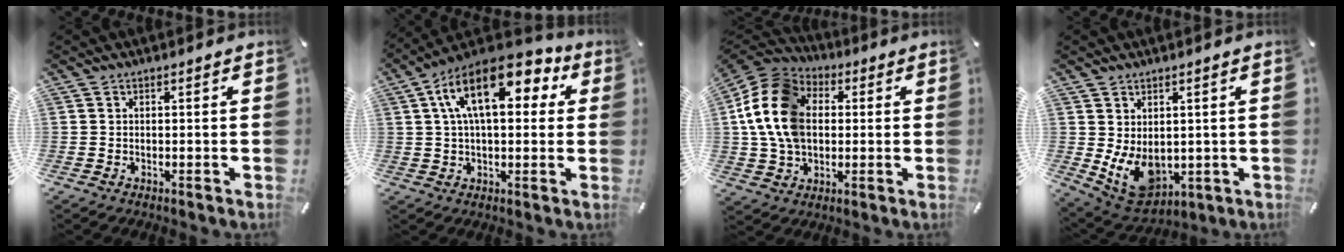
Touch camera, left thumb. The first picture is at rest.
{"total": 16.5, "force": [6.4, 8.0, 13.0], "torque": [-0.232, -0.019, 0.104]}
{"total": 15.3, "force": [1.1, 12.2, 9.3], "torque": [-0.228, 0.011, 0.015]}
{"total": 9.0, "force": [-0.1, 7.1, 5.5], "torque": [-0.103, -0.016, 0.004]}